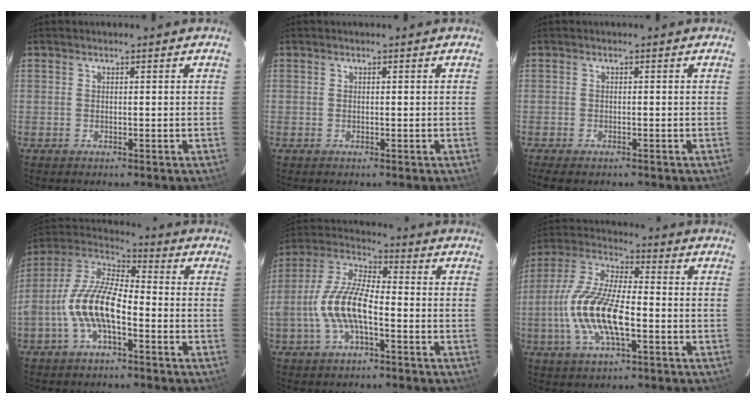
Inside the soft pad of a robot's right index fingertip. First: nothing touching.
{"total": 0.0}
{"total": 3.6, "force": [-2.9, 0.8, 2.0], "torque": [-0.048, -0.019, -0.050]}
{"total": 13.1, "force": [-4.2, 5.3, 11.3], "torque": [-0.234, 0.006, -0.080]}
{"total": 12.5, "force": [-3.5, 4.8, 11.0], "torque": [-0.234, 0.004, -0.066]}
{"total": 16.0, "force": [-3.7, 5.7, 14.5], "torque": [-0.302, -0.002, -0.076]}